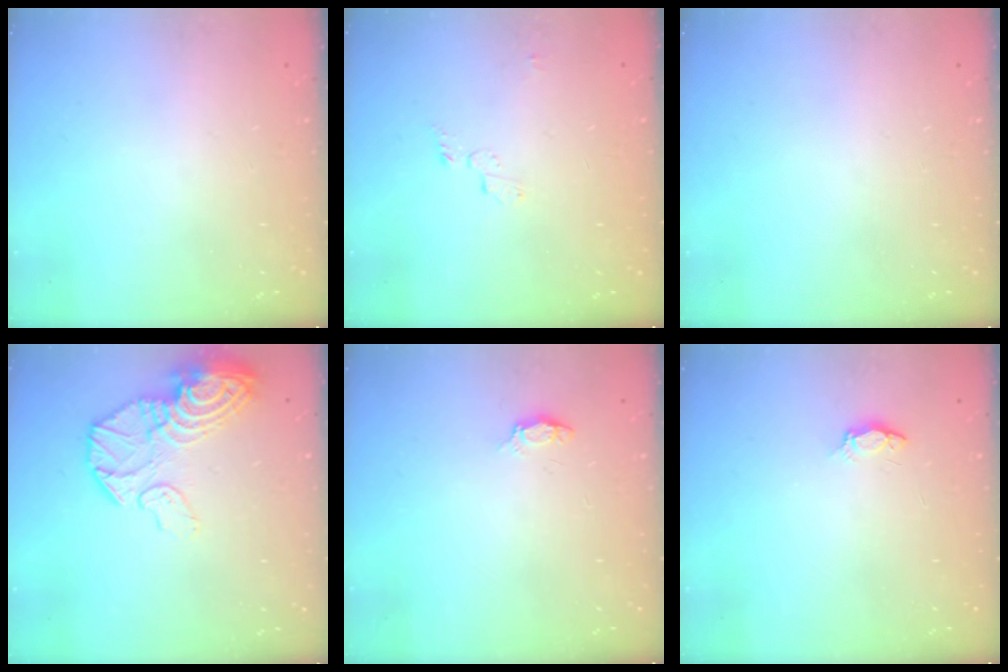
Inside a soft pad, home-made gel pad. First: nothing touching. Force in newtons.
{"total": 3.5, "press": 3.4, "slide": 0.4}
{"total": 0.0}
{"total": 17.4, "press": 16.7, "slide": 5.1}
{"total": 3.2, "press": 3.2, "slide": 0.4}
{"total": 3.3, "press": 3.2, "slide": 0.5}